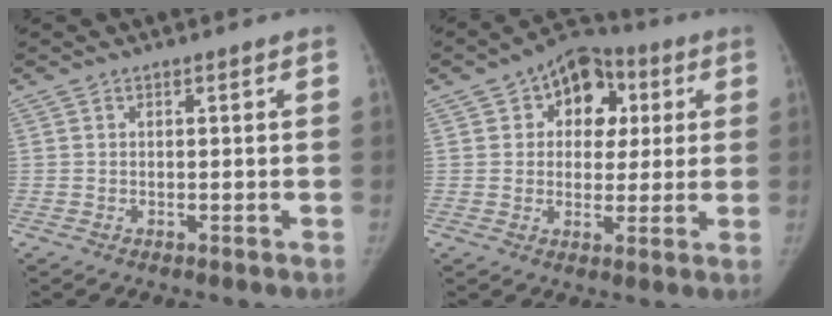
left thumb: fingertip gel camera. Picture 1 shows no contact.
{"total": 11.7, "force": [3.5, 8.9, 6.8], "torque": [-0.036, 0.008, 0.043]}